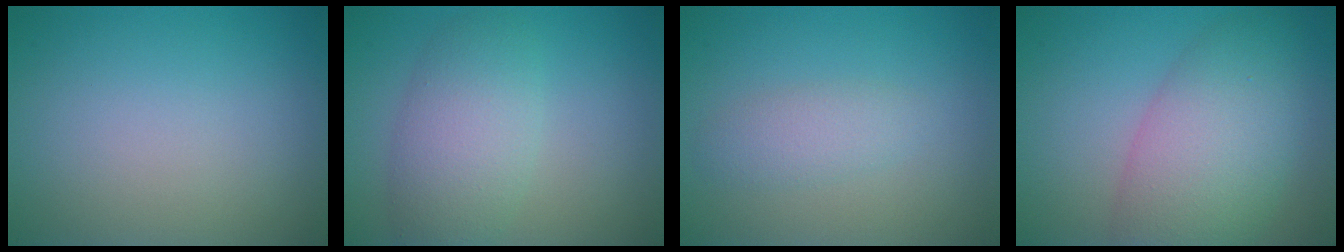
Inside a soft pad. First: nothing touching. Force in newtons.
{"total": 5.0, "press": 5.0, "slide": 0.1}
{"total": 2.0, "press": 2.0, "slide": 0.1}
{"total": 7.8, "press": 7.8, "slide": 0.3}